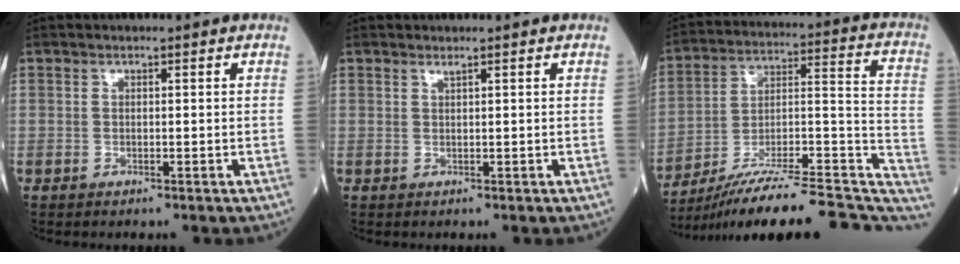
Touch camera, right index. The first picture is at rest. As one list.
[{"total": 0.5, "force": [0.4, -0.1, 0.2], "torque": [-0.014, -0.005, 0.015]}, {"total": 25.3, "force": [-20.3, 4.1, 14.5], "torque": [-0.166, 0.023, -0.302]}]